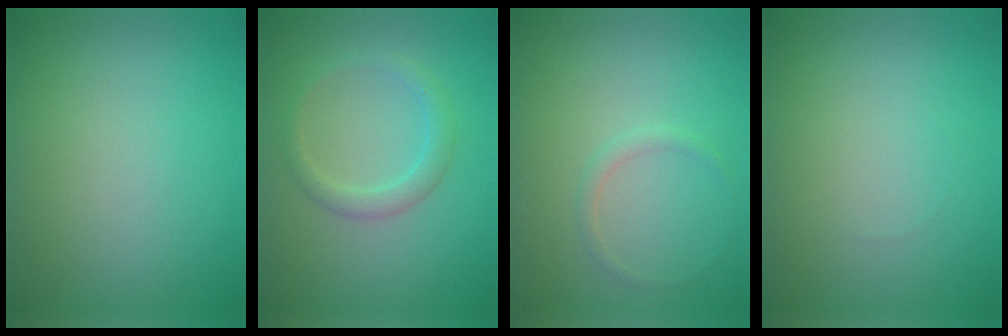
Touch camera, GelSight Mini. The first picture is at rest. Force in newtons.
{"total": 2.0, "press": 2.0, "slide": 0.2}
{"total": 0.8, "press": 0.8, "slide": 0.0}
{"total": 0.0}